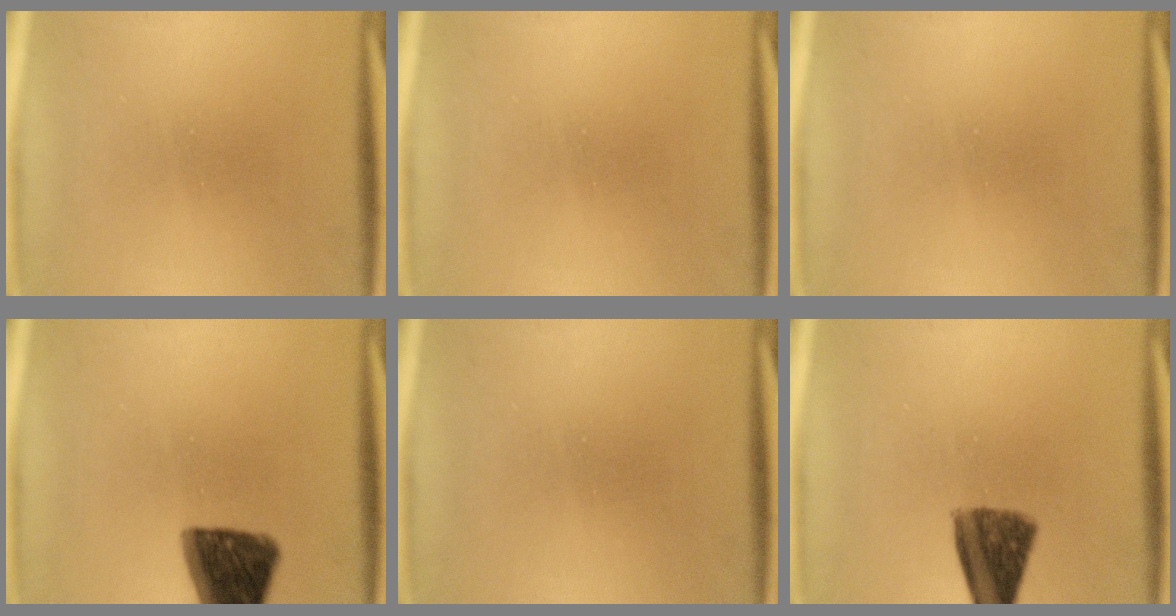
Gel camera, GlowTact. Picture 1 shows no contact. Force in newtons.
{"total": 0.0}
{"total": 0.0}
{"total": 12.8}
{"total": 0.0}
{"total": 8.2}